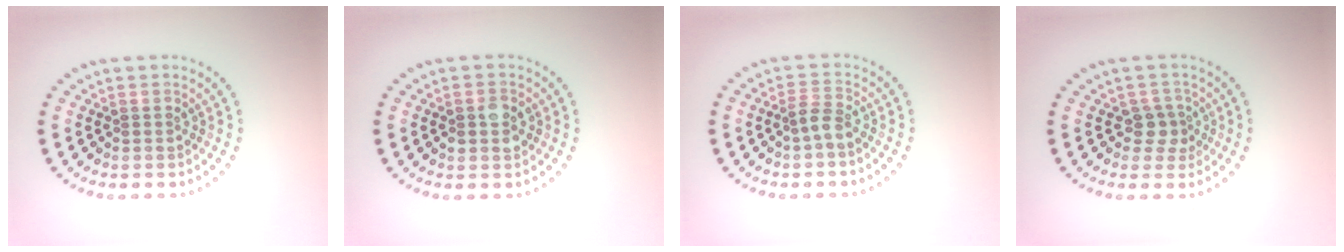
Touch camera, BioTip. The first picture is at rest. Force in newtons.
{"total": 2.4, "press": 2.4, "slide": 0.1}
{"total": 1.7, "press": 1.3, "slide": 1.1}
{"total": 2.0, "press": 1.6, "slide": 1.2}